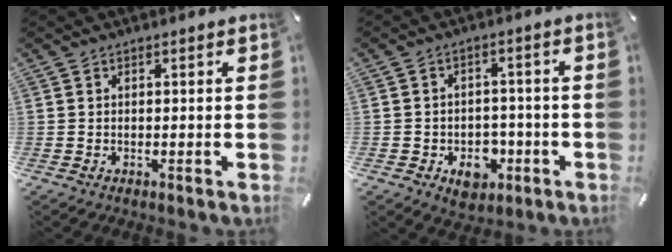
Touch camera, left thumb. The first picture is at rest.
{"total": 7.5, "force": [-2.9, 5.7, 3.9], "torque": [-0.055, 0.016, -0.049]}